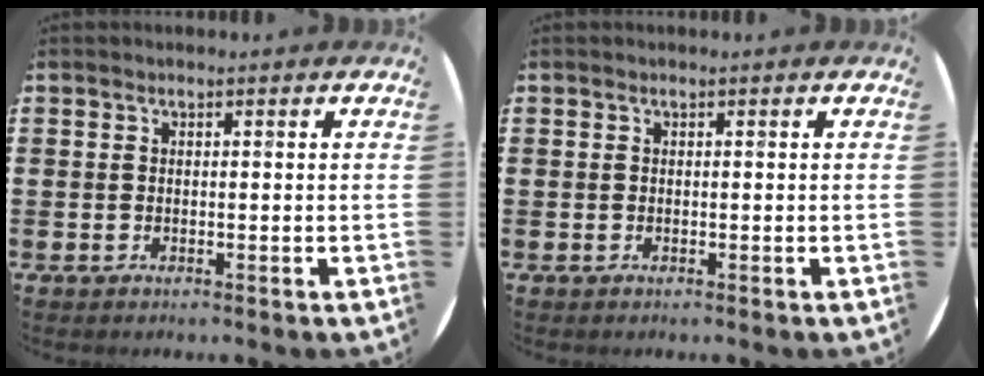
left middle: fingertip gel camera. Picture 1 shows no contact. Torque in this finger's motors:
{"motor_torque": [0.20, -0.12, -0.02, -0.01]}